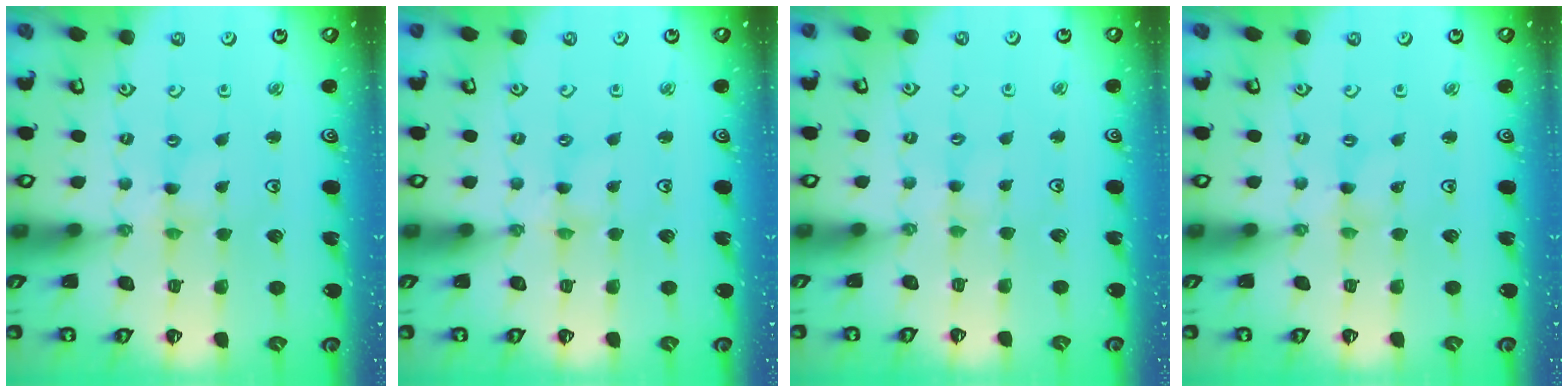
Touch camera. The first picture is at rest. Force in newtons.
{"total": 0.0}
{"total": 2.4, "press": 2.4, "slide": 0.4}
{"total": 0.0}